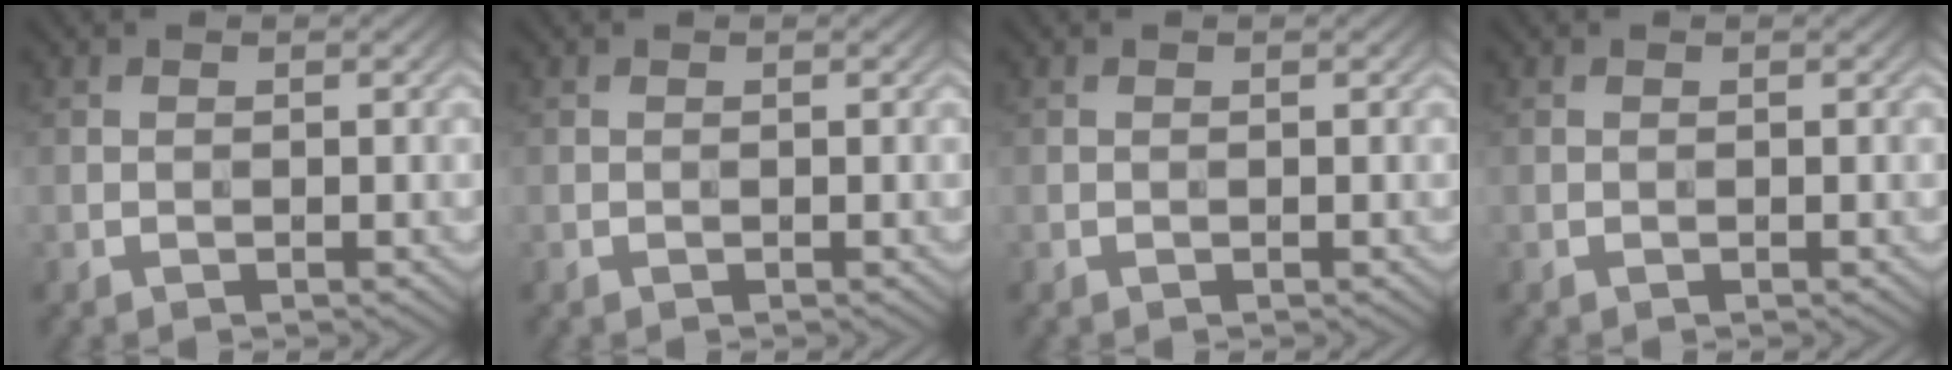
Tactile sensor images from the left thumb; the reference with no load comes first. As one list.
[{"total": 0.0}, {"total": 0.0}, {"total": 0.0}]